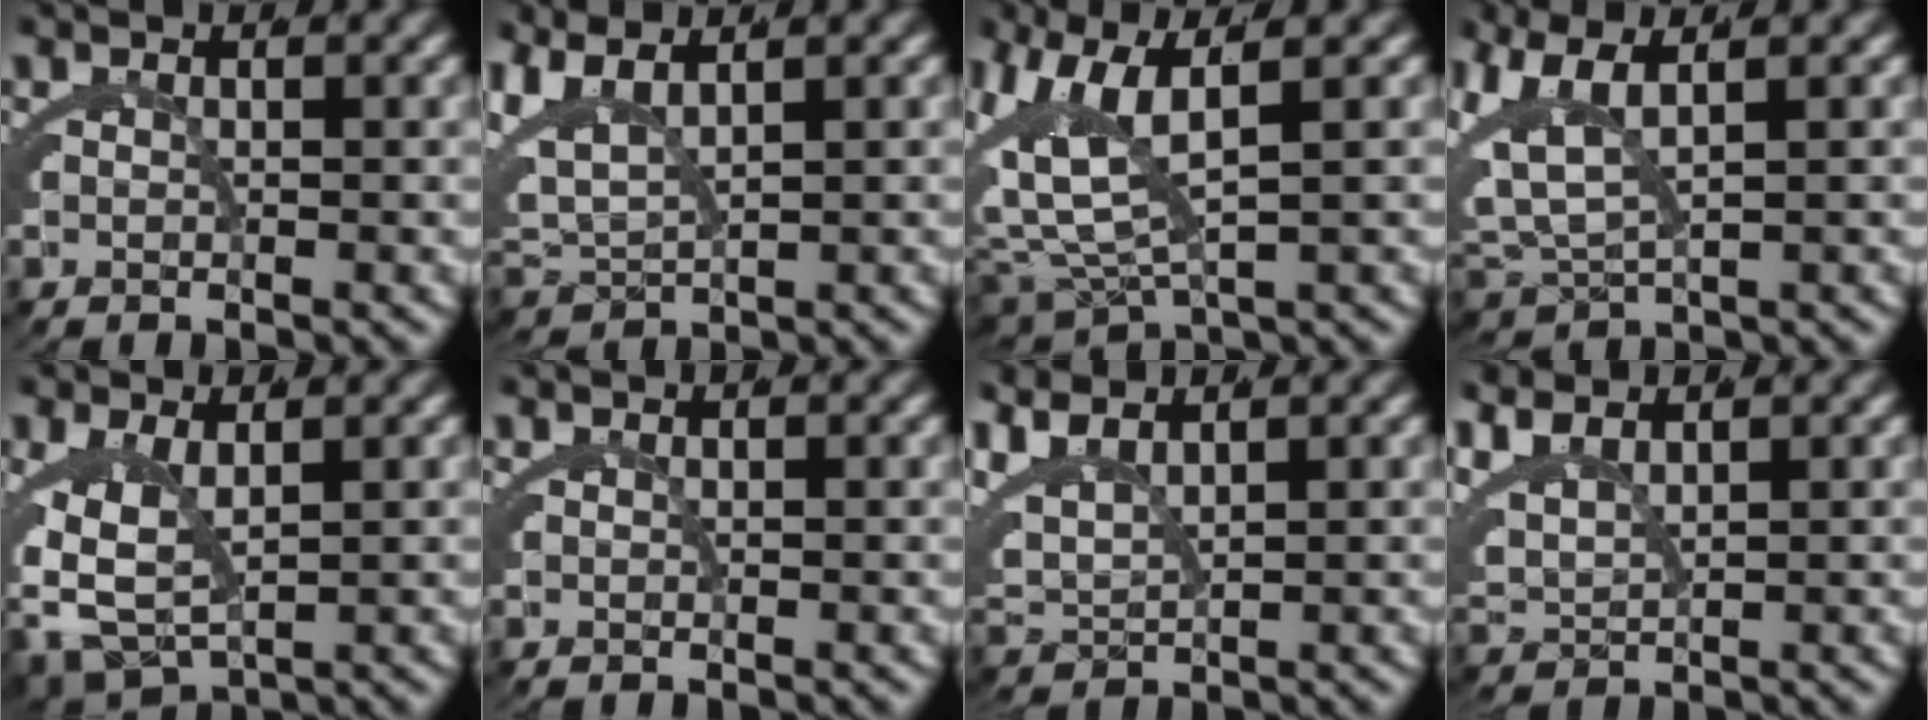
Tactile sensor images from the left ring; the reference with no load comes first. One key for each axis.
{"total": 6.1, "fx": 1.7, "fy": 4.3, "fz": 3.9, "tx": -0.128, "ty": -0.014, "tz": 0.044}
{"total": 7.7, "fx": 1.3, "fy": 4.5, "fz": 6.1, "tx": -0.142, "ty": -0.010, "tz": 0.036}
{"total": 5.9, "fx": 1.6, "fy": 3.8, "fz": 4.2, "tx": -0.135, "ty": -0.019, "tz": 0.044}
{"total": 6.2, "fx": -1.1, "fy": 4.6, "fz": 3.9, "tx": -0.106, "ty": -0.029, "tz": -0.004}
{"total": 0.0}
{"total": 5.0, "fx": 2.3, "fy": 3.4, "fz": 2.9, "tx": -0.099, "ty": -0.005, "tz": 0.051}
{"total": 4.5, "fx": 2.3, "fy": 3.0, "fz": 2.4, "tx": -0.082, "ty": -0.004, "tz": 0.051}